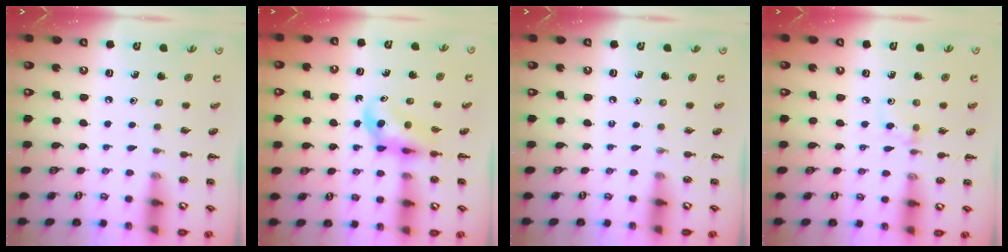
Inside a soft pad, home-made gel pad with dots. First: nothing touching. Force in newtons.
{"total": 4.0, "press": 3.9, "slide": 0.9}
{"total": 0.0}
{"total": 5.1, "press": 4.8, "slide": 1.7}